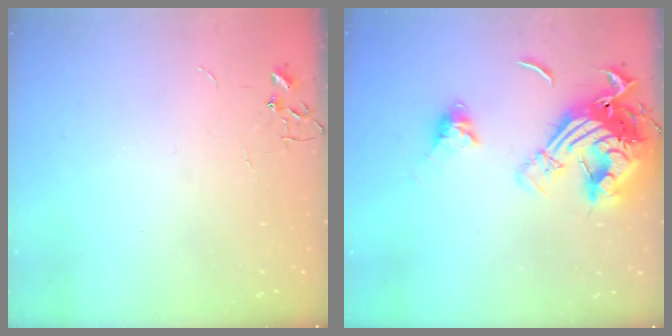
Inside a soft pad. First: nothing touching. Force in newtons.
{"total": 20.1, "press": 20.0, "slide": 2.2}